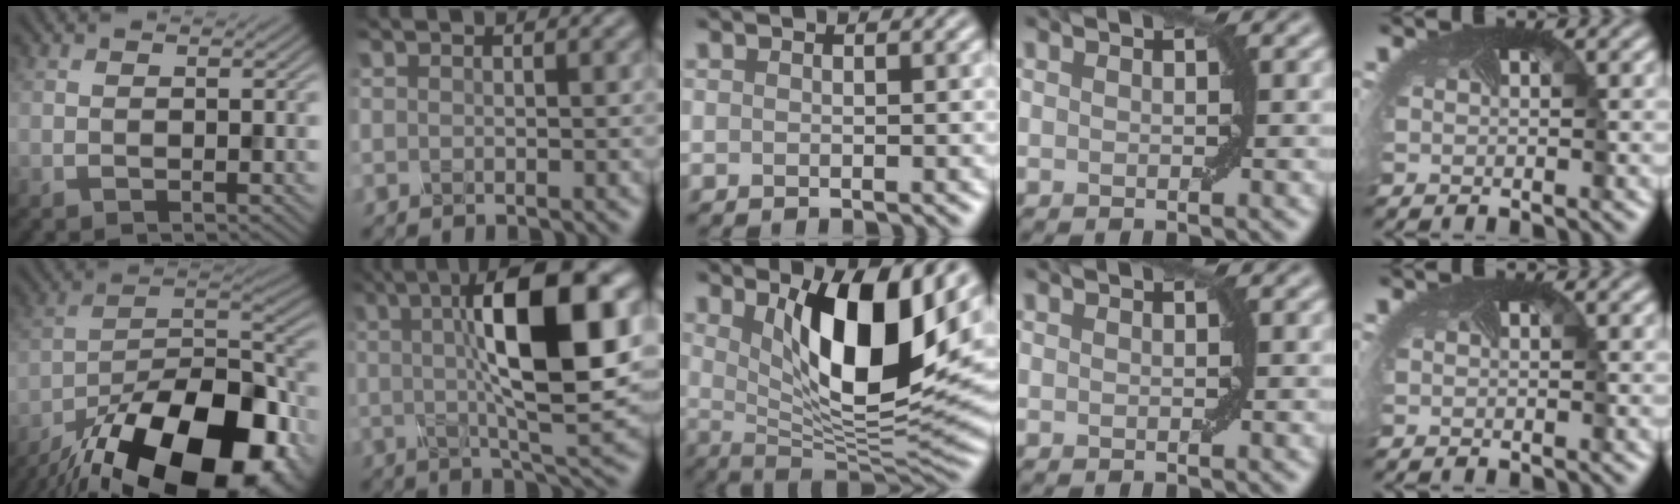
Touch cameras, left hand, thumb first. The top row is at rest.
{"thumb": {"total": 22.0, "force": [-15.4, 9.0, 12.9], "torque": [-0.184, -0.038, -0.232]}, "index": {"total": 12.9, "force": [2.5, 3.4, 12.2], "torque": [-0.175, 0.012, 0.038]}, "middle": {"total": 11.2, "force": [3.7, 3.7, 9.9], "torque": [-0.155, -0.020, 0.068]}}